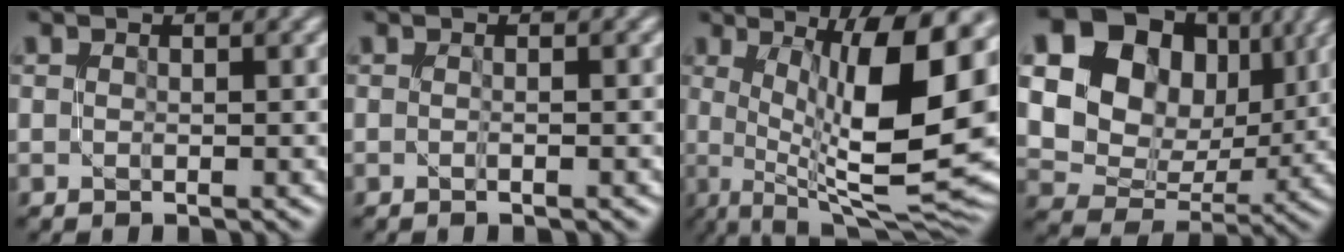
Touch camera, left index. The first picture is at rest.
{"total": 0.8, "force": [-0.2, 0.1, 0.8], "torque": [-0.008, -0.005, -0.006]}
{"total": 14.8, "force": [1.8, 4.0, 14.2], "torque": [-0.203, -0.003, 0.031]}
{"total": 15.4, "force": [5.7, 11.9, 7.9], "torque": [-0.191, 0.054, 0.111]}